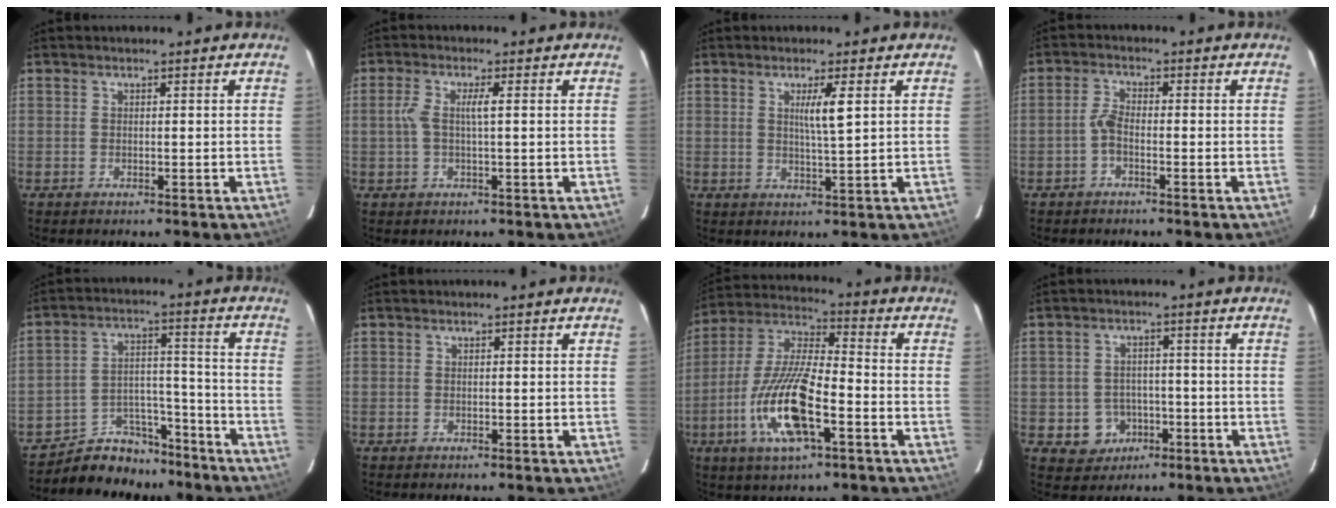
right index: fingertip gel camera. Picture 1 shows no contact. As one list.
[{"total": 3.5, "force": [0.3, 0.4, 3.4], "torque": [-0.074, 0.008, 0.007]}, {"total": 3.7, "force": [1.2, -0.4, 3.5], "torque": [-0.065, -0.007, 0.020]}, {"total": 2.6, "force": [-1.0, 0.9, 2.2], "torque": [-0.048, 0.003, -0.023]}, {"total": 9.5, "force": [-8.7, 3.8, 0.2], "torque": [0.005, 0.046, -0.146]}, {"total": 0.0}, {"total": 15.6, "force": [-5.6, 3.6, 14.1], "torque": [-0.294, -0.007, -0.101]}, {"total": 5.5, "force": [-1.8, 5.1, 1.0], "torque": [-0.014, 0.009, -0.018]}]